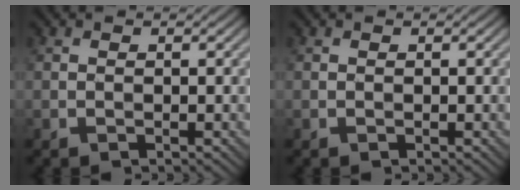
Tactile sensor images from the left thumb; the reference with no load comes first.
{"total": 0.0}